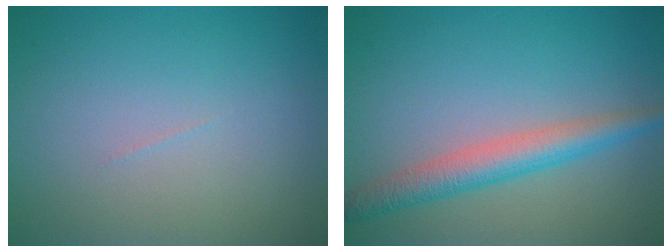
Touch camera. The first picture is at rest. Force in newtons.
{"total": 3.9, "press": 3.9, "slide": 0.1}